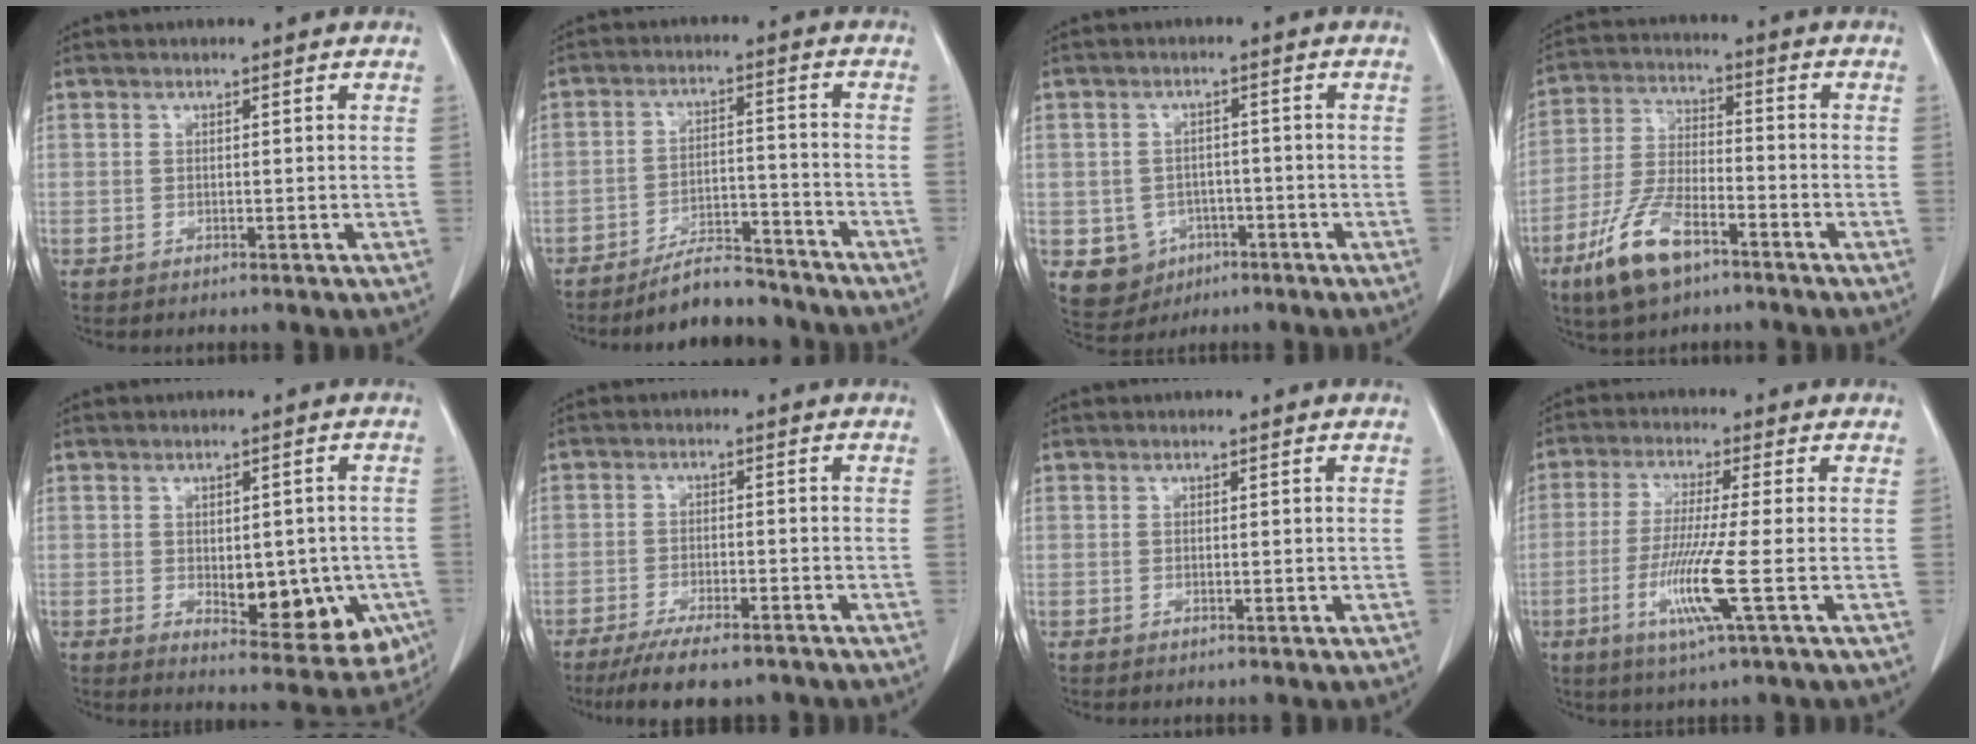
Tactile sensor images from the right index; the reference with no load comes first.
{"total": 9.3, "force": [-8.3, 2.6, 3.1], "torque": [-0.048, 0.012, -0.136]}
{"total": 7.3, "force": [-2.9, 6.4, 2.0], "torque": [-0.038, 0.009, -0.029]}
{"total": 12.0, "force": [-7.1, 4.4, 8.6], "torque": [-0.189, -0.006, -0.132]}
{"total": 13.4, "force": [-3.4, 6.8, 11.0], "torque": [-0.143, 0.006, -0.027]}
{"total": 10.5, "force": [-8.0, 2.8, 6.2], "torque": [-0.100, -0.015, -0.123]}
{"total": 0.6, "force": [-0.1, 0.3, 0.5], "torque": [-0.016, 0.000, 0.000]}
{"total": 9.4, "force": [-2.9, -0.7, 8.9], "torque": [-0.181, -0.023, -0.060]}